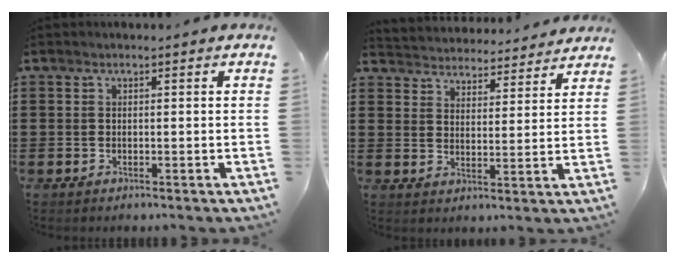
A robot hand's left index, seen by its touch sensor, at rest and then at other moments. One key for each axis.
{"total": 4.1, "fx": 4.0, "fy": 0.0, "fz": -0.7, "tx": -0.010, "ty": -0.032, "tz": 0.068}